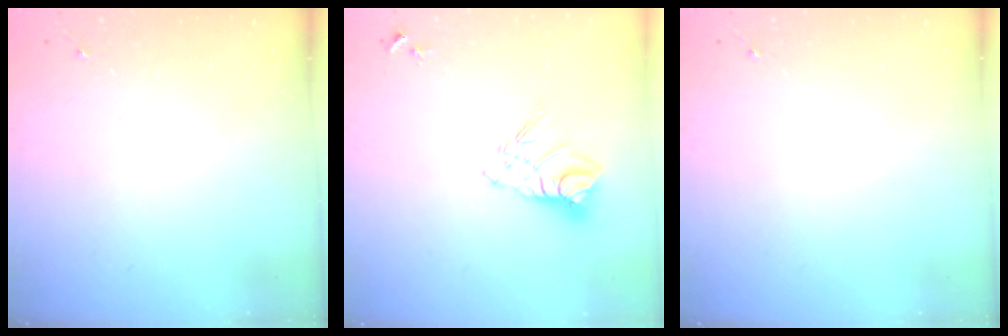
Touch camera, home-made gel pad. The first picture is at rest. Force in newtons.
{"total": 10.9, "press": 10.8, "slide": 0.9}
{"total": 0.0}